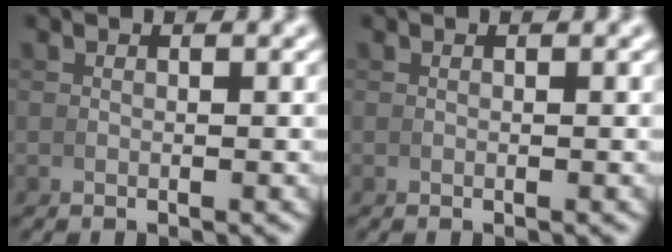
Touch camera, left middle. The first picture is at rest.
{"total": 0.0}